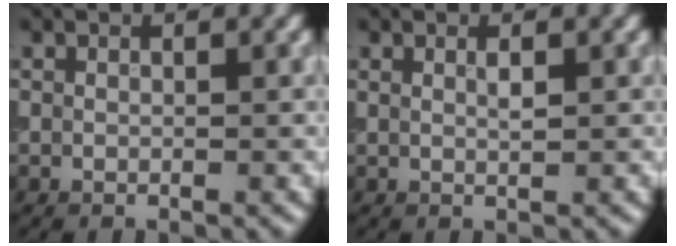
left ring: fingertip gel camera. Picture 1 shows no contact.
{"total": 0.9, "force": [0.4, 0.2, 0.8], "torque": [-0.014, 0.002, 0.007]}